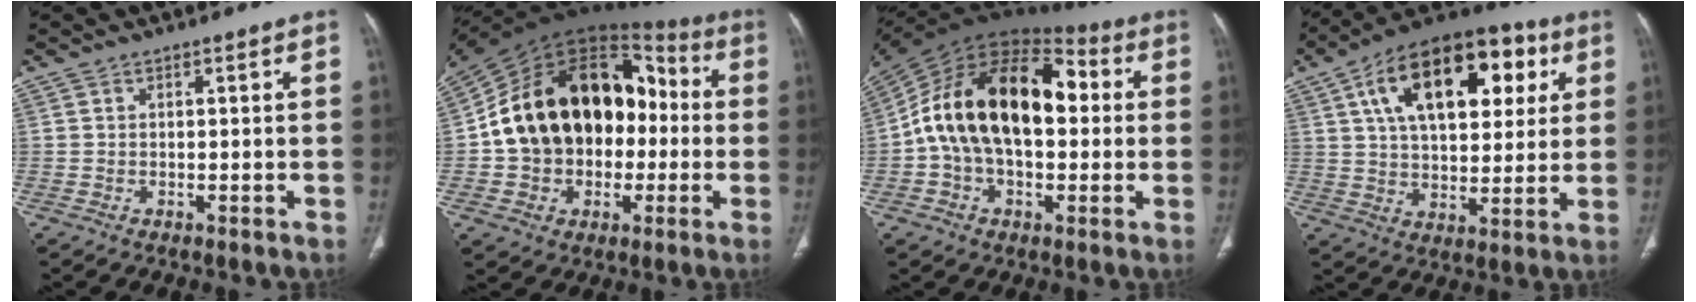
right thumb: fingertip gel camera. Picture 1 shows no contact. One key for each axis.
{"total": 25.4, "fx": -0.7, "fy": 18.3, "fz": 17.6, "tx": -0.276, "ty": 0.046, "tz": -0.008}
{"total": 23.5, "fx": 1.9, "fy": 14.1, "fz": 18.6, "tx": -0.312, "ty": 0.039, "tz": 0.021}
{"total": 23.2, "fx": 8.2, "fy": 12.7, "fz": 17.7, "tx": -0.250, "ty": 0.008, "tz": 0.126}